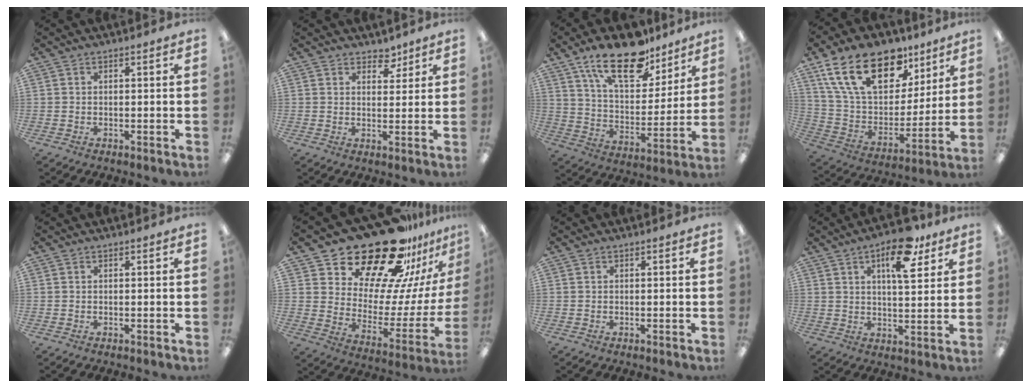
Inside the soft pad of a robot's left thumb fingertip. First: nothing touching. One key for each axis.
{"total": 4.4, "fx": 3.6, "fy": 2.4, "fz": 1.1, "tx": 0.002, "ty": -0.022, "tz": 0.060}
{"total": 20.0, "fx": 14.1, "fy": 8.8, "fz": 11.1, "tx": -0.189, "ty": -0.069, "tz": 0.244}
{"total": 22.9, "fx": 13.5, "fy": 12.5, "fz": 13.7, "tx": -0.256, "ty": -0.058, "tz": 0.244}
{"total": 0.0}
{"total": 28.0, "fx": 22.0, "fy": 11.8, "fz": 12.5, "tx": -0.196, "ty": -0.157, "tz": 0.390}
{"total": 0.0}
{"total": 13.4, "fx": 7.4, "fy": 5.7, "fz": 9.7, "tx": -0.136, "ty": -0.027, "tz": 0.120}